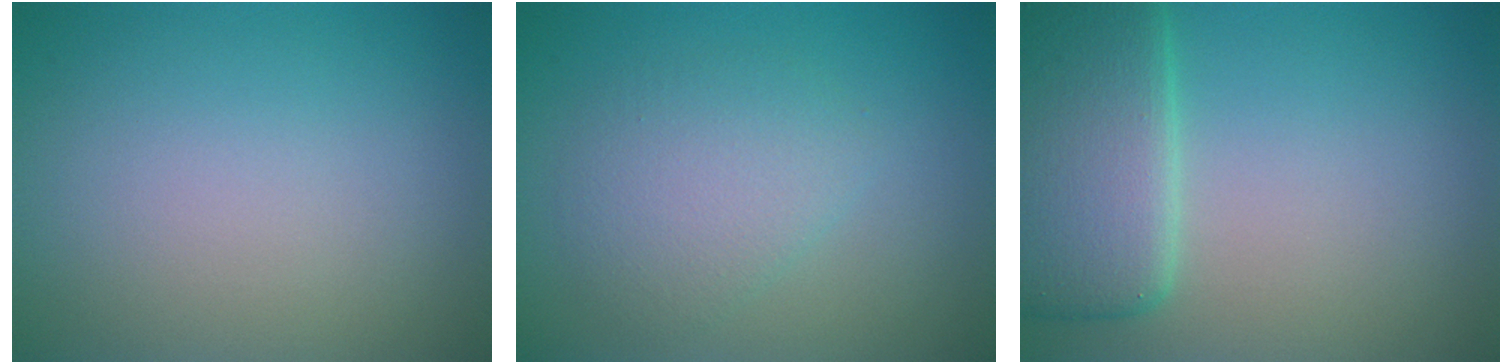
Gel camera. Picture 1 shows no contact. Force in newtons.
{"total": 3.1, "press": 3.1, "slide": 0.1}
{"total": 7.1, "press": 7.1, "slide": 0.3}